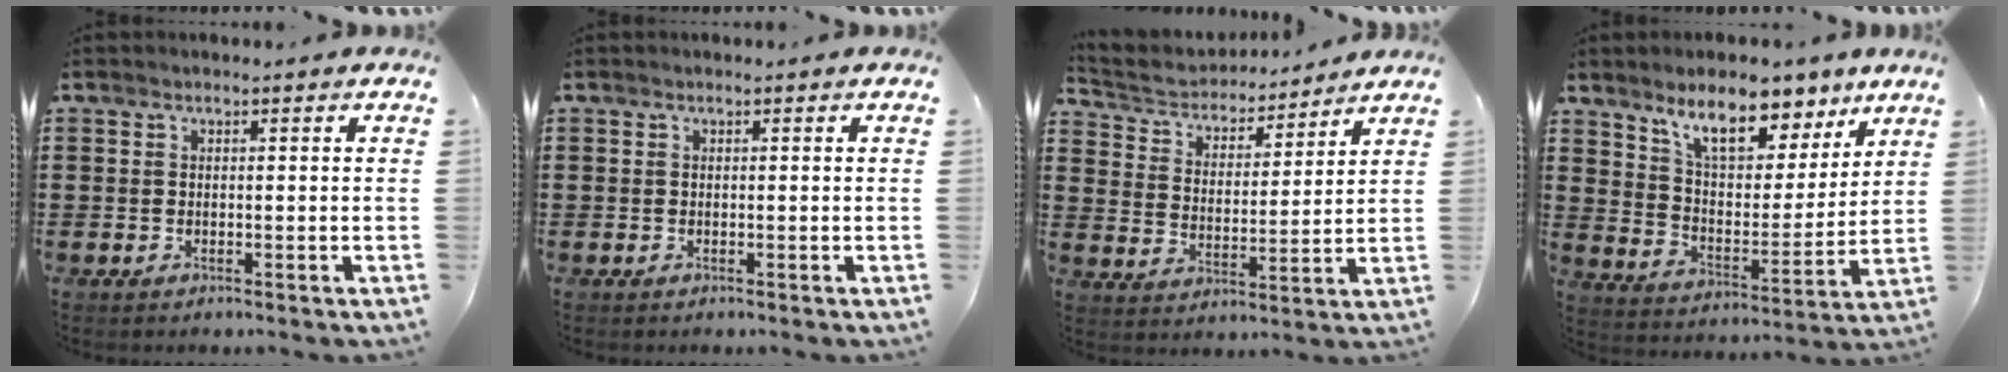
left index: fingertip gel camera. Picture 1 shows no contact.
{"total": 0.0}
{"total": 4.5, "force": [4.4, 1.1, 0.2], "torque": [-0.032, -0.029, 0.071]}
{"total": 9.9, "force": [7.9, 3.7, 4.8], "torque": [-0.095, -0.037, 0.139]}